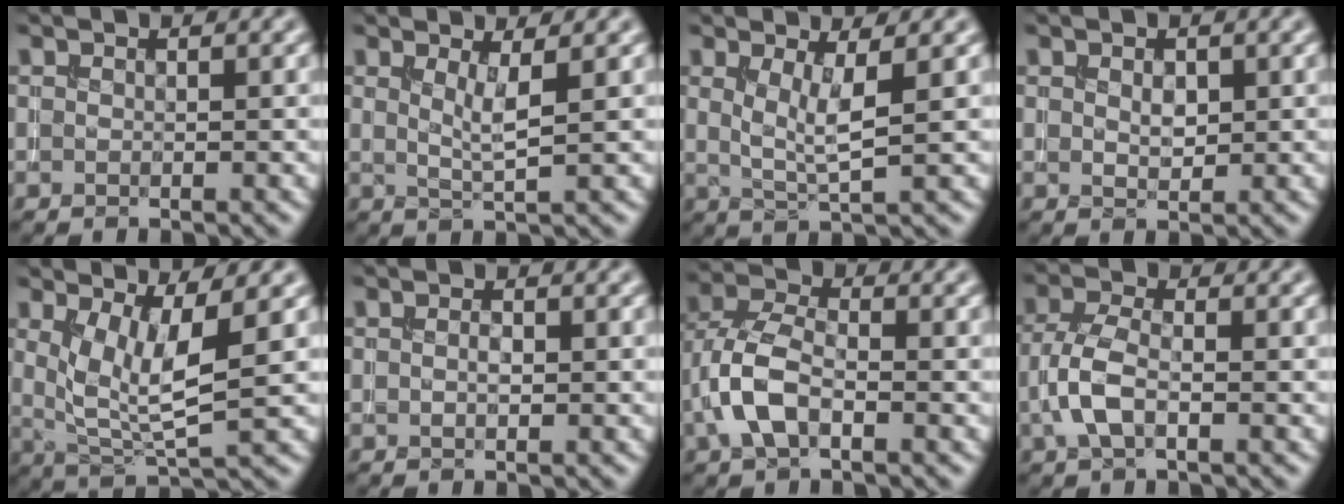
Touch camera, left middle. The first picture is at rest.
{"total": 2.3, "force": [0.8, 0.5, 2.1], "torque": [-0.034, -0.007, 0.014]}
{"total": 3.2, "force": [0.8, 0.7, 3.0], "torque": [-0.059, -0.009, 0.017]}
{"total": 1.4, "force": [0.4, 0.8, 1.0], "torque": [-0.018, -0.002, 0.011]}
{"total": 5.5, "force": [1.3, 1.7, 5.0], "torque": [-0.103, -0.019, 0.033]}
{"total": 0.9, "force": [0.0, 0.4, 0.8], "torque": [-0.017, -0.001, 0.000]}
{"total": 5.0, "force": [-1.6, 2.7, 3.9], "torque": [-0.092, 0.007, -0.043]}
{"total": 3.6, "force": [-1.1, 1.7, 3.0], "torque": [-0.070, 0.005, -0.030]}